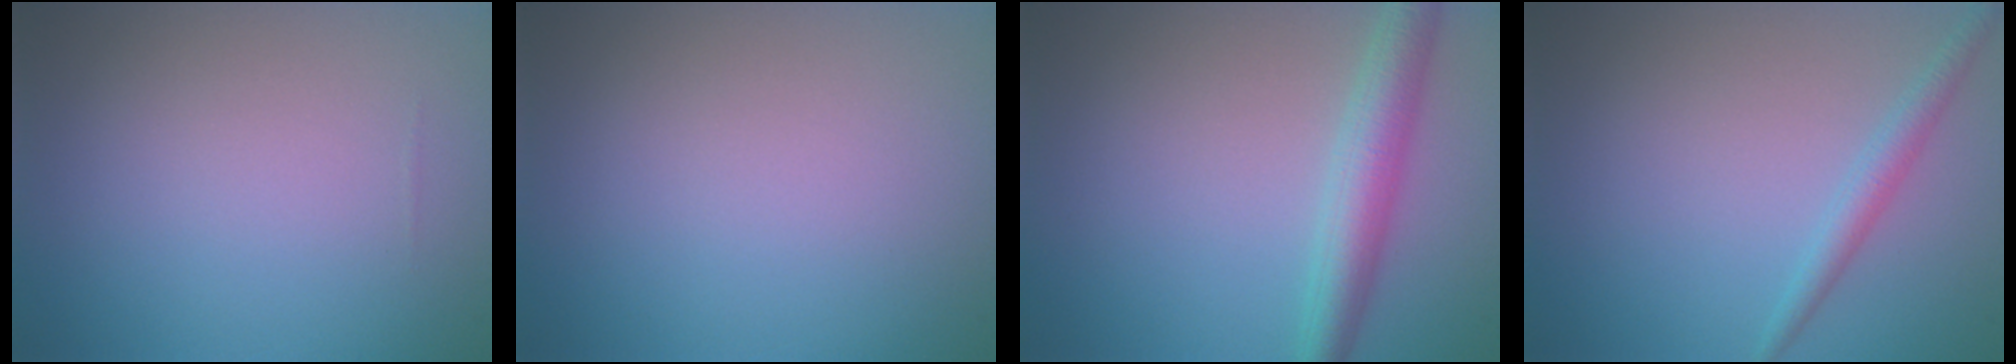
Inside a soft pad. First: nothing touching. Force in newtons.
{"total": 0.0}
{"total": 3.9, "press": 3.9, "slide": 0.1}
{"total": 1.8, "press": 1.8, "slide": 0.0}